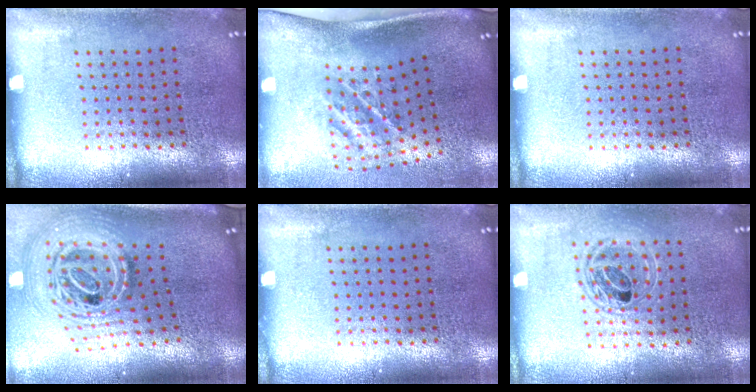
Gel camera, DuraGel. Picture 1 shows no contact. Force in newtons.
{"total": 2.3, "press": 1.4, "slide": 1.8}
{"total": 0.0}
{"total": 3.0, "press": 2.0, "slide": 2.2}
{"total": 0.0}
{"total": 1.4, "press": 1.3, "slide": 0.7}